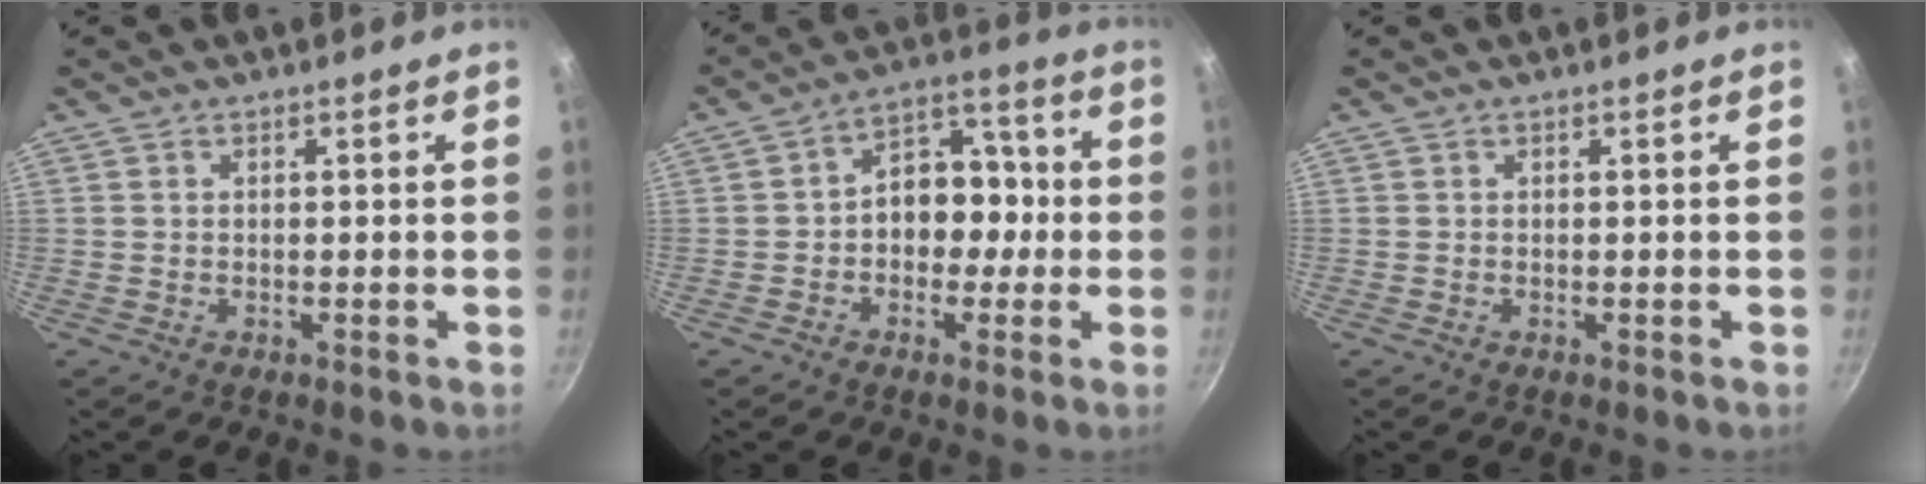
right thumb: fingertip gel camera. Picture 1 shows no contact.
{"total": 10.9, "force": [-0.7, 7.7, 7.6], "torque": [-0.072, 0.041, -0.024]}
{"total": 0.0}